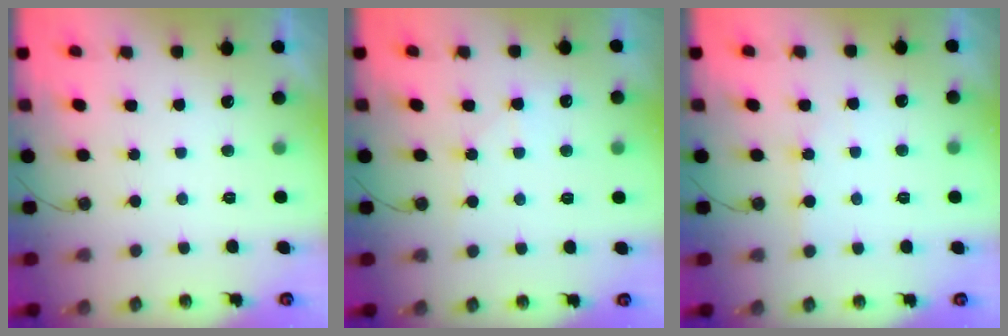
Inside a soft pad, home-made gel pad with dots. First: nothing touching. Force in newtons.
{"total": 5.4, "press": 5.4, "slide": 0.7}
{"total": 3.9, "press": 3.9, "slide": 0.5}